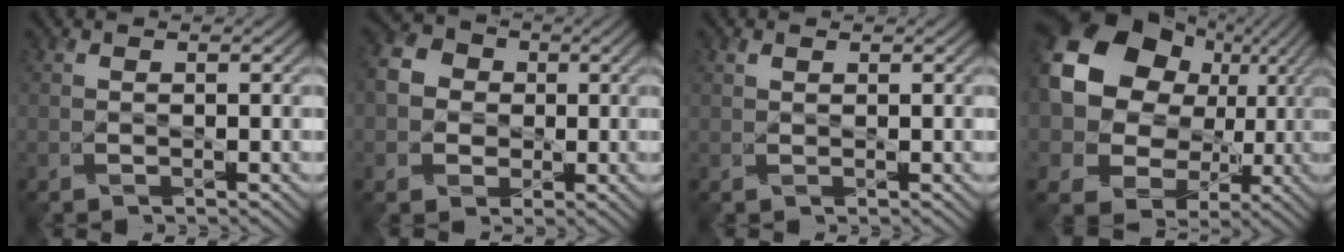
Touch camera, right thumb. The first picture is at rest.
{"total": 6.1, "force": [-0.2, 5.5, 2.8], "torque": [-0.082, -0.001, -0.013]}
{"total": 0.8, "force": [0.6, 0.4, 0.3], "torque": [-0.012, 0.000, 0.012]}
{"total": 17.9, "force": [3.4, 14.9, 9.4], "torque": [-0.221, 0.009, 0.067]}